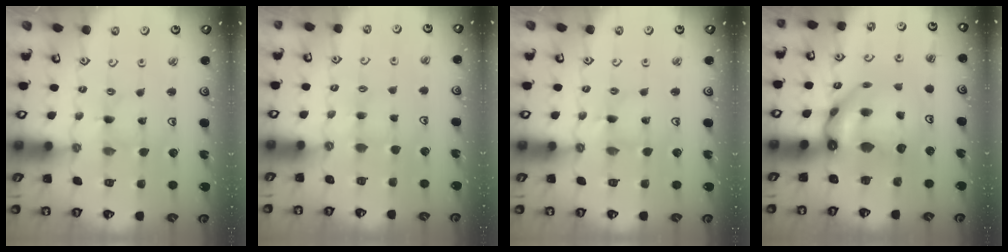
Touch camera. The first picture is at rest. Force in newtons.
{"total": 3.0, "press": 2.9, "slide": 0.4}
{"total": 2.0, "press": 2.0, "slide": 0.3}
{"total": 12.4, "press": 12.3, "slide": 1.5}